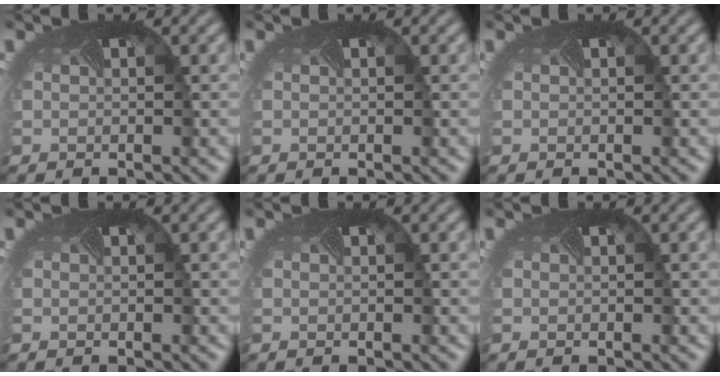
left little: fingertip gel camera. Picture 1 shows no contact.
{"total": 0.0}
{"total": 0.0}
{"total": 0.0}
{"total": 0.0}
{"total": 0.0}